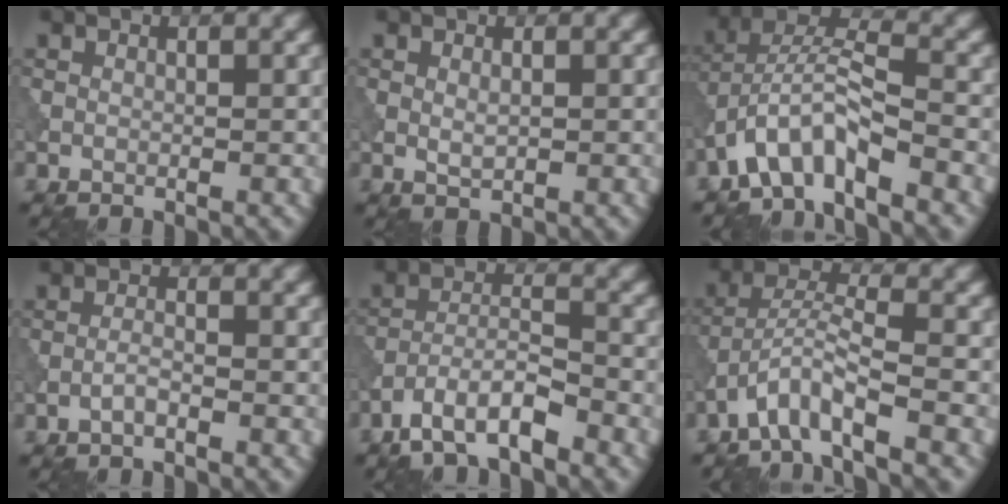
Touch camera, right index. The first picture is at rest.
{"total": 1.1, "force": [0.1, 0.5, 1.0], "torque": [-0.022, -0.001, 0.004]}
{"total": 5.8, "force": [-3.9, 1.6, 4.0], "torque": [-0.075, 0.012, -0.082]}
{"total": 1.2, "force": [-0.7, 0.1, 0.9], "torque": [-0.018, 0.005, -0.017]}
{"total": 5.0, "force": [-3.6, 1.4, 3.2], "torque": [-0.059, 0.003, -0.073]}
{"total": 4.2, "force": [-2.9, 0.5, 3.0], "torque": [-0.056, 0.014, -0.063]}